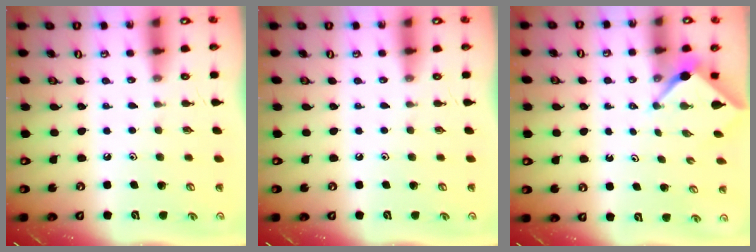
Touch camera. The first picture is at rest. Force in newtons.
{"total": 0.0}
{"total": 2.5, "press": 2.5, "slide": 0.3}